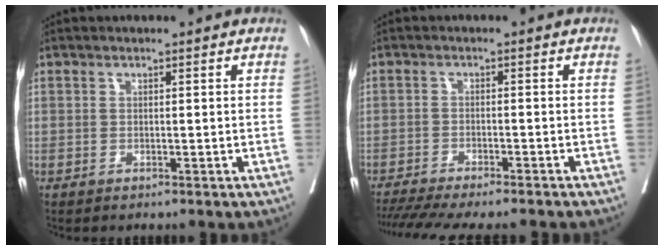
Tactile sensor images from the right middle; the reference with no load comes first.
{"total": 14.0, "force": [-12.2, 1.6, 6.7], "torque": [-0.107, -0.021, -0.174]}